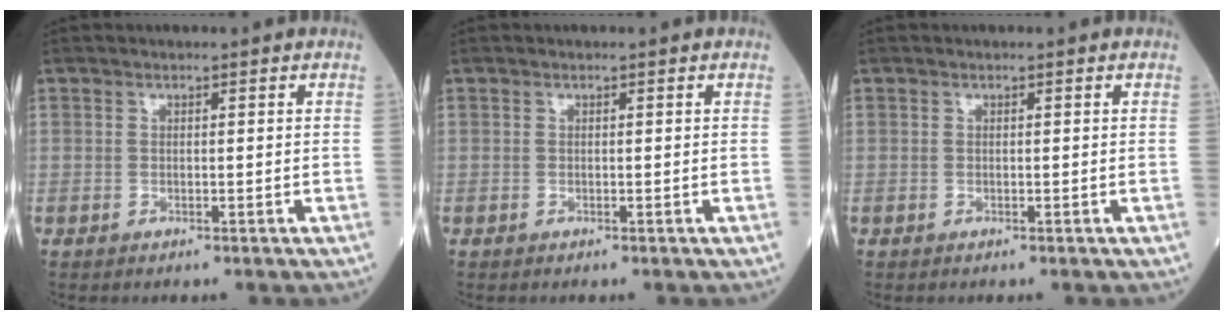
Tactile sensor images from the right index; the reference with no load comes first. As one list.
[{"total": 0.0}, {"total": 0.0}]